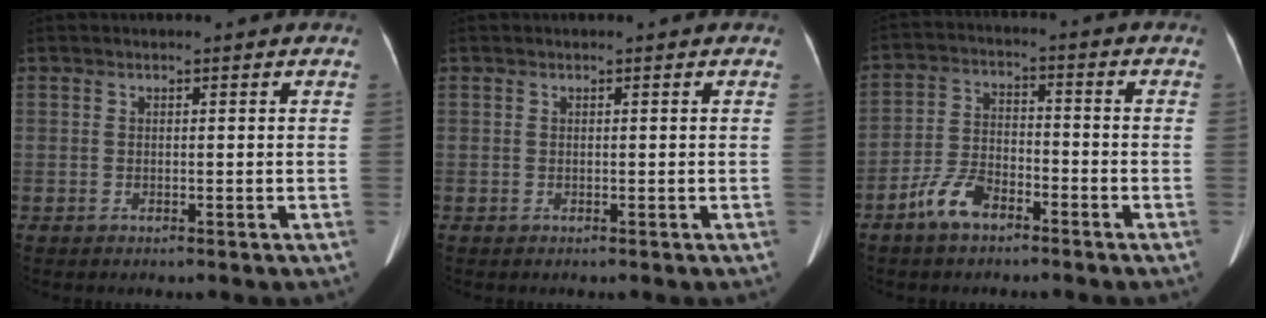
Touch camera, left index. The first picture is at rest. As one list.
[{"total": 0.0}, {"total": 6.8, "force": [-4.7, 3.0, 4.0], "torque": [-0.091, 0.005, -0.091]}]